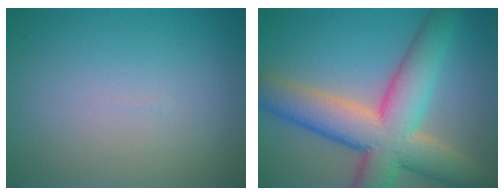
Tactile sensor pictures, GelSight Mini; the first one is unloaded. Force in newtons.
{"total": 11.0, "press": 11.0, "slide": 0.6}